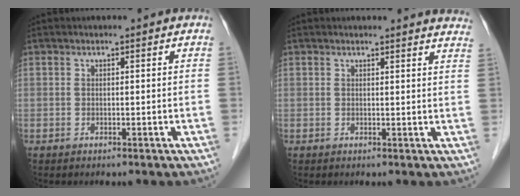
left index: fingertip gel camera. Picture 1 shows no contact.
{"total": 8.4, "force": [8.3, 0.4, 1.6], "torque": [0.000, -0.024, 0.060]}